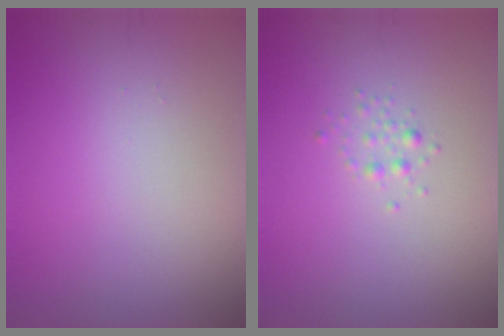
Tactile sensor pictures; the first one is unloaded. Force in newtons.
{"total": 0.8, "press": 0.8, "slide": 0.0}